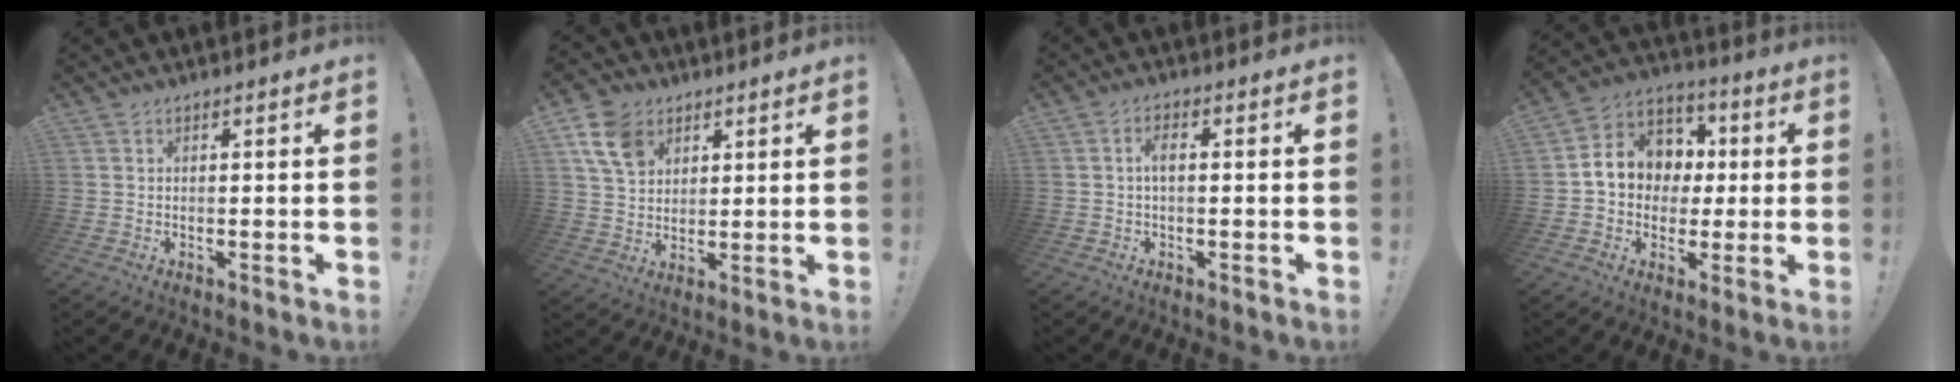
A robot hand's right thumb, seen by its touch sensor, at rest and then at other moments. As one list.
[{"total": 11.2, "force": [5.5, 7.9, 5.7], "torque": [-0.102, -0.008, 0.111]}, {"total": 3.2, "force": [0.1, 1.1, 3.0], "torque": [-0.057, 0.008, -0.001]}, {"total": 13.2, "force": [1.0, 11.7, 5.9], "torque": [-0.065, 0.005, 0.029]}]